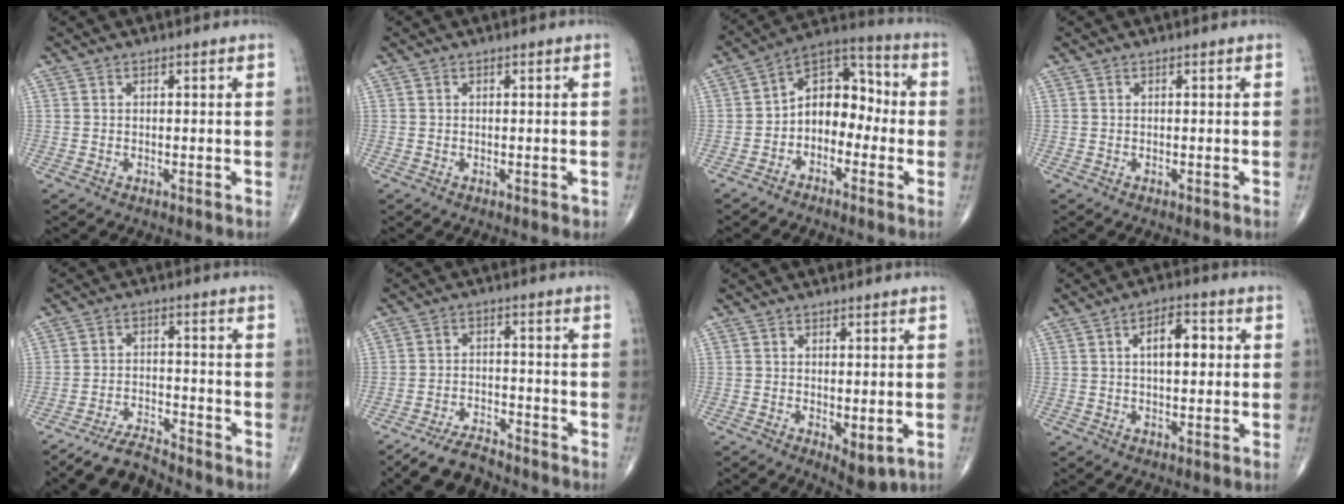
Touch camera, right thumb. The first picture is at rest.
{"total": 0.6, "force": [-0.1, 0.4, 0.4], "torque": [-0.001, 0.001, -0.001]}
{"total": 10.8, "force": [-2.1, 7.5, 7.5], "torque": [-0.079, 0.049, -0.056]}
{"total": 0.0}
{"total": 5.7, "force": [-5.5, 0.7, 1.1], "torque": [-0.028, 0.031, -0.103]}
{"total": 7.0, "force": [-6.3, 2.2, 2.3], "torque": [-0.045, 0.032, -0.113]}
{"total": 4.0, "force": [-0.7, 1.9, 3.5], "torque": [-0.043, -0.011, 0.000]}
{"total": 6.8, "force": [1.2, 3.3, 5.8], "torque": [-0.078, 0.009, 0.013]}